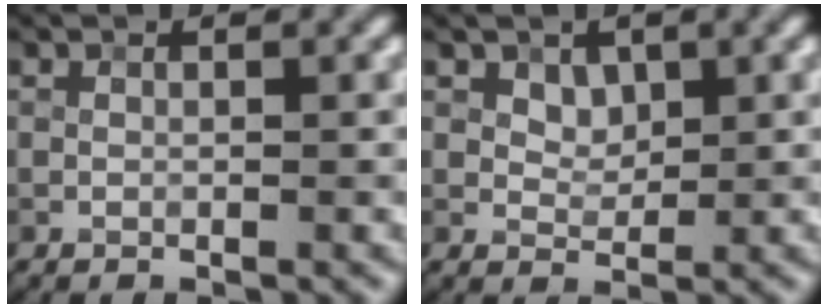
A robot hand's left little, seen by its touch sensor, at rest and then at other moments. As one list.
[{"total": 1.6, "force": [0.8, 1.2, 0.7], "torque": [-0.013, -0.009, 0.019]}]